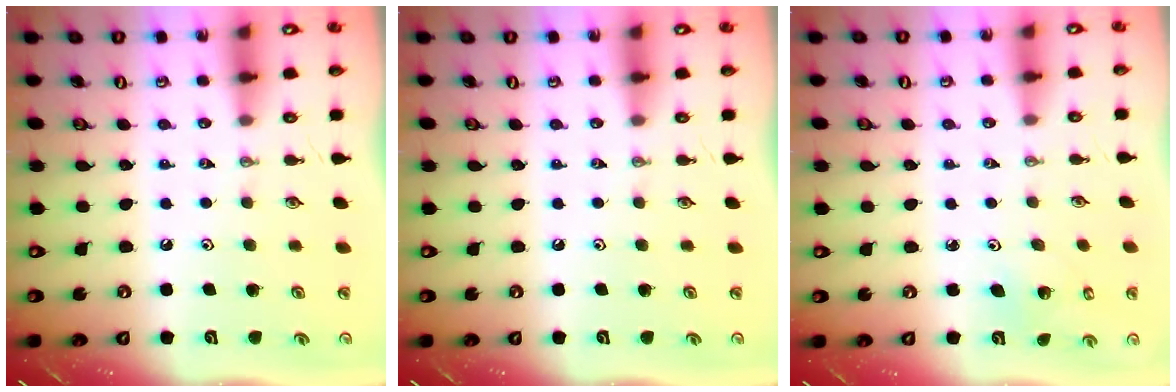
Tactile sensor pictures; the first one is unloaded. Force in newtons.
{"total": 0.0}
{"total": 2.3, "press": 2.3, "slide": 0.2}